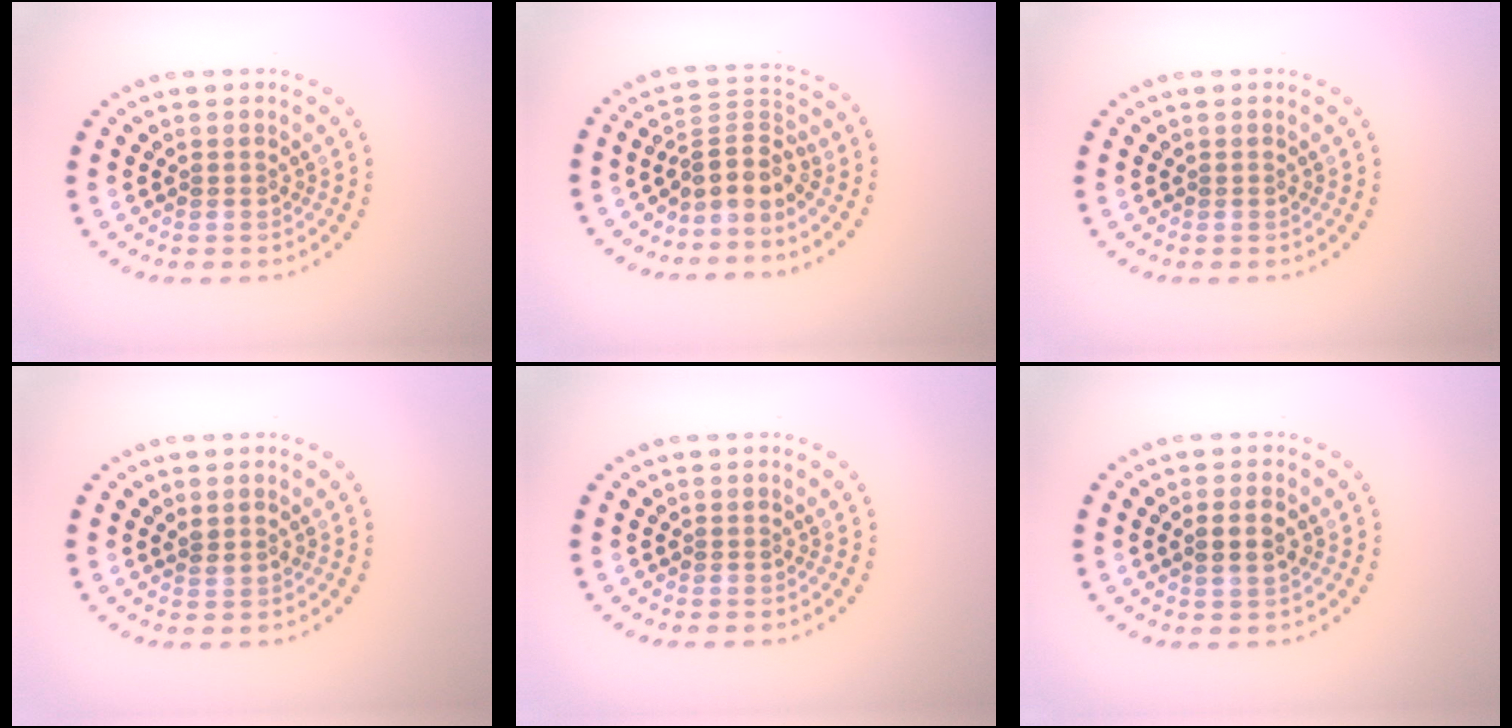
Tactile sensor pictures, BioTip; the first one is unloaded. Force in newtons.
{"total": 3.4, "press": 2.4, "slide": 2.4}
{"total": 0.0}
{"total": 0.6, "press": 0.4, "slide": 0.5}
{"total": 0.0}
{"total": 2.3, "press": 2.2, "slide": 0.5}